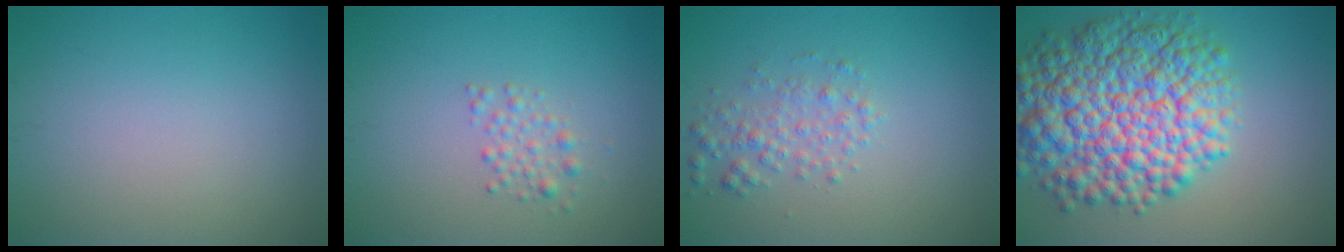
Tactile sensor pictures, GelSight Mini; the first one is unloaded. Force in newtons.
{"total": 1.5, "press": 1.5, "slide": 0.0}
{"total": 2.2, "press": 2.2, "slide": 0.0}
{"total": 13.0, "press": 12.9, "slide": 0.4}